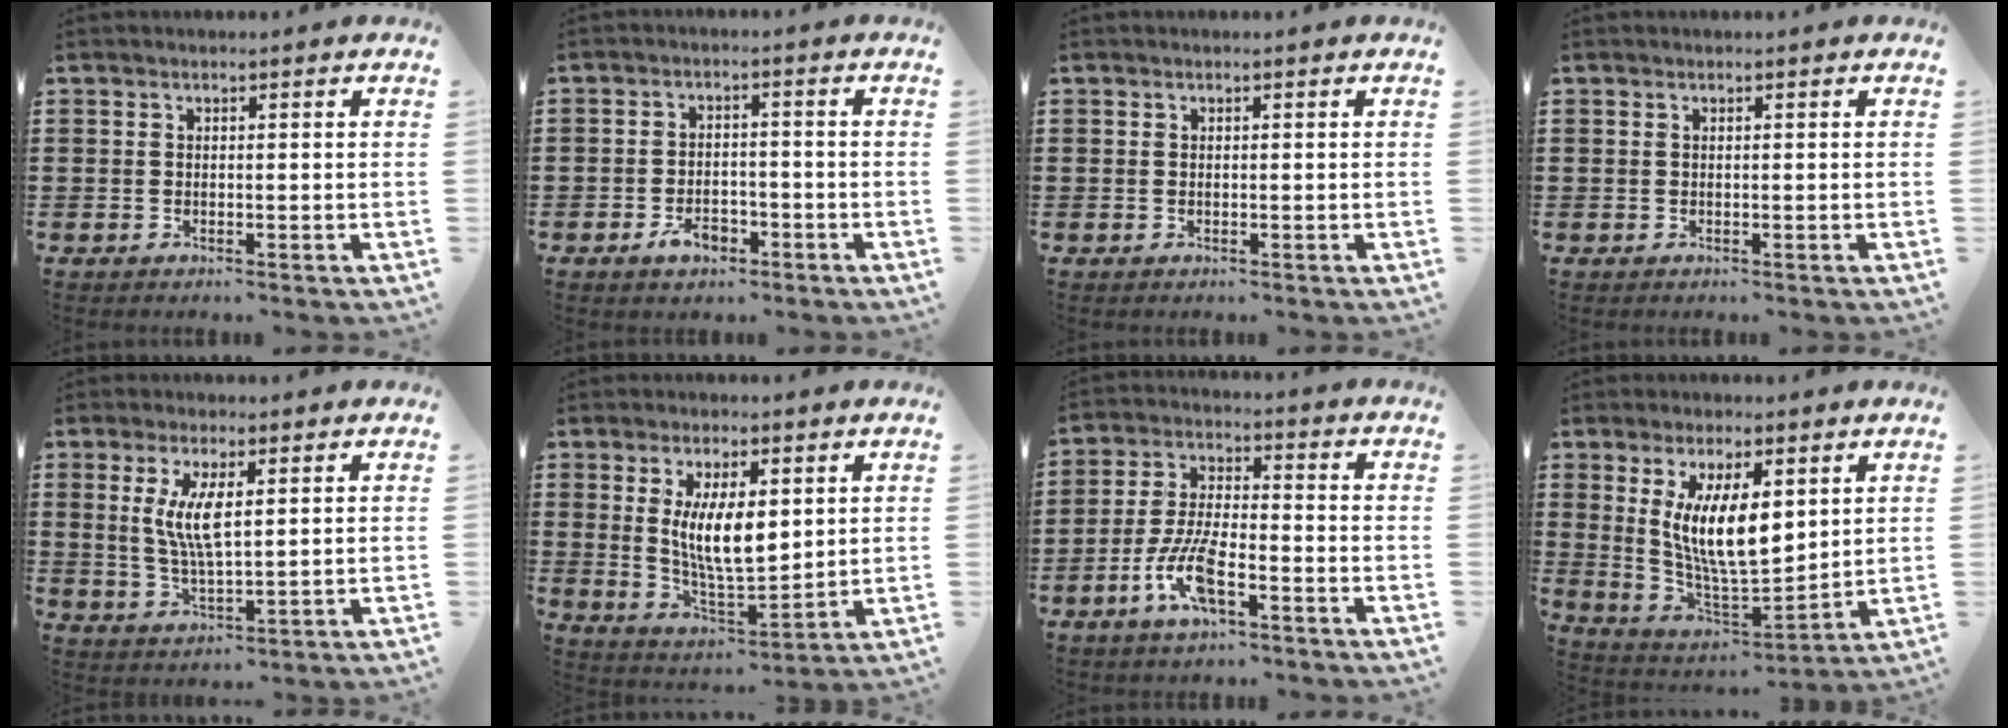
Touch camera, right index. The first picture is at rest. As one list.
[{"total": 3.6, "force": [-2.0, 2.1, 2.0], "torque": [-0.041, 0.003, -0.039]}, {"total": 0.0}, {"total": 0.0}, {"total": 6.6, "force": [1.7, 1.9, 6.0], "torque": [-0.129, 0.000, 0.027]}, {"total": 8.9, "force": [1.9, 3.4, 7.9], "torque": [-0.154, 0.001, 0.031]}, {"total": 8.5, "force": [-3.9, 2.8, 7.1], "torque": [-0.160, -0.008, -0.073]}, {"total": 10.3, "force": [3.0, 3.9, 9.0], "torque": [-0.198, -0.010, 0.049]}]